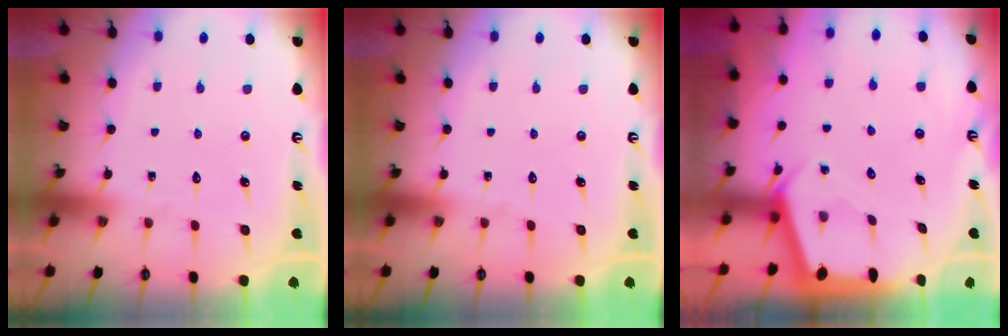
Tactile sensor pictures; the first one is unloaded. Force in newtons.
{"total": 0.0}
{"total": 2.5, "press": 2.5, "slide": 0.3}